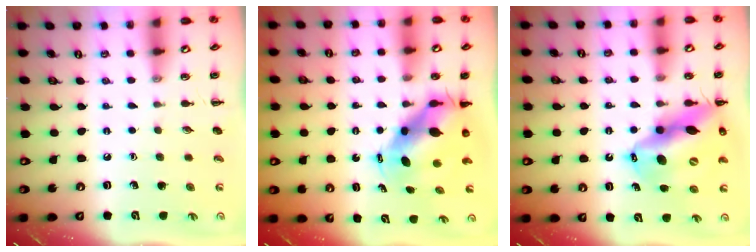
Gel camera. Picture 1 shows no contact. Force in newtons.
{"total": 7.7, "press": 7.5, "slide": 1.8}
{"total": 18.1, "press": 17.3, "slide": 5.4}